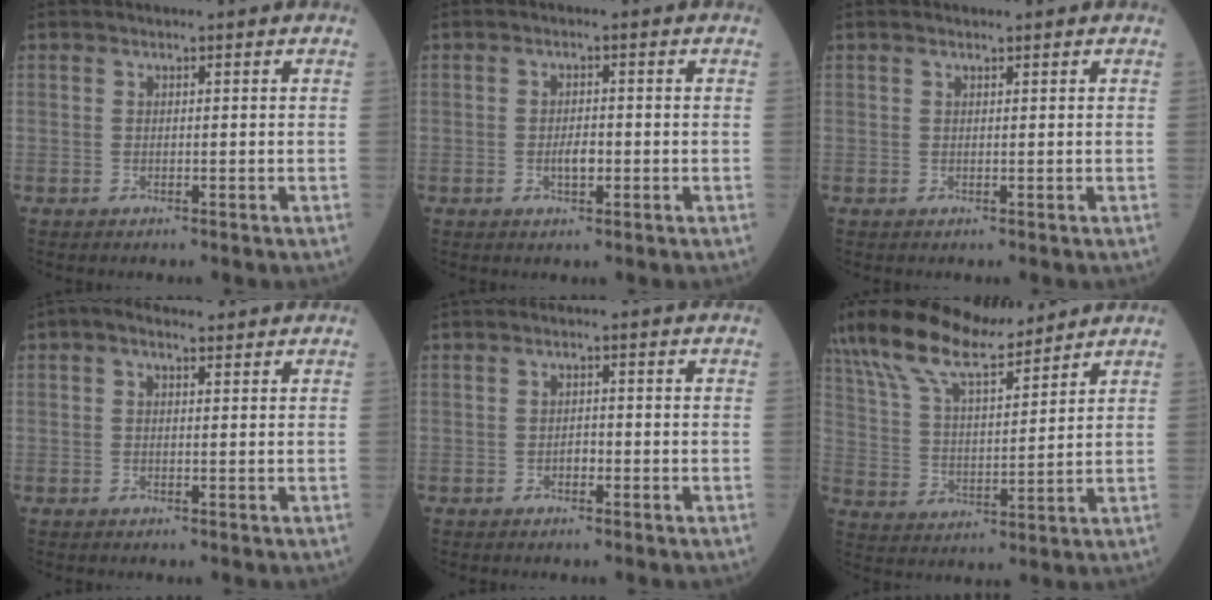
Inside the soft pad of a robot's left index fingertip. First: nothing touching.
{"total": 2.5, "force": [-0.6, 1.0, 2.2], "torque": [-0.040, 0.002, -0.009]}
{"total": 0.6, "force": [0.5, 0.1, 0.3], "torque": [-0.011, 0.004, 0.009]}
{"total": 2.9, "force": [1.7, 1.4, 1.9], "torque": [-0.046, 0.024, 0.030]}
{"total": 1.3, "force": [-0.6, 0.7, 0.9], "torque": [-0.013, 0.004, -0.011]}
{"total": 15.5, "force": [13.0, 2.9, 8.0], "torque": [-0.163, 0.030, 0.242]}